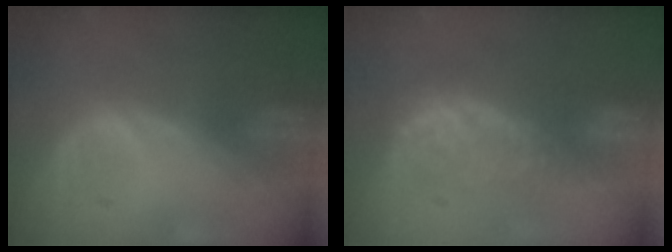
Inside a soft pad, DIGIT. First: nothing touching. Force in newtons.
{"total": 8.3, "press": 7.2, "slide": 4.1}